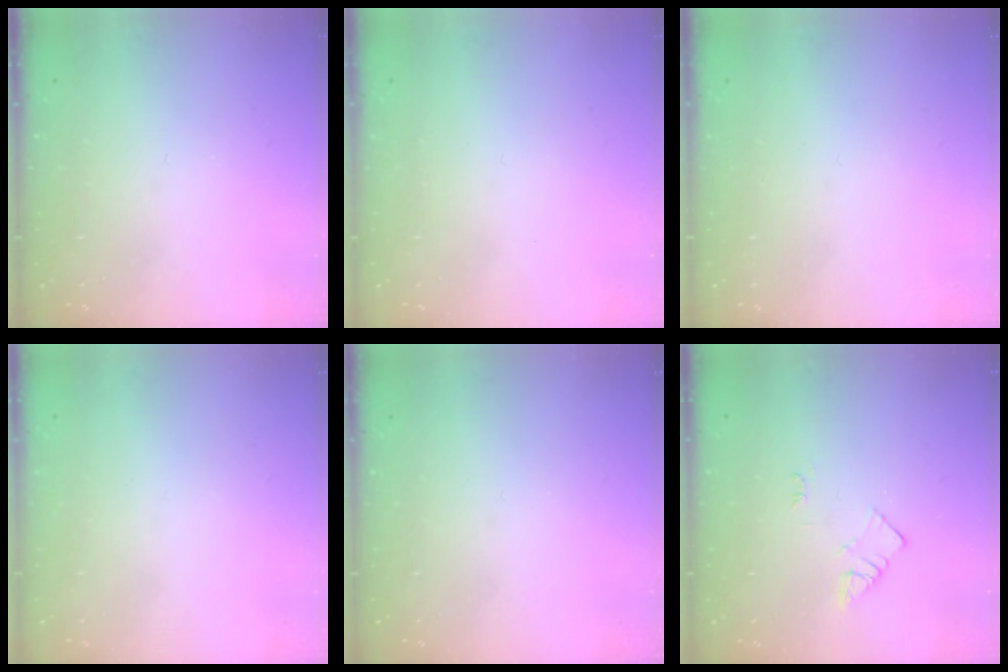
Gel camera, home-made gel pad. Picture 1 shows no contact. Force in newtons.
{"total": 1.6, "press": 1.6, "slide": 0.1}
{"total": 1.5, "press": 1.5, "slide": 0.1}
{"total": 1.6, "press": 1.6, "slide": 0.1}
{"total": 0.0}
{"total": 3.5, "press": 3.4, "slide": 0.4}